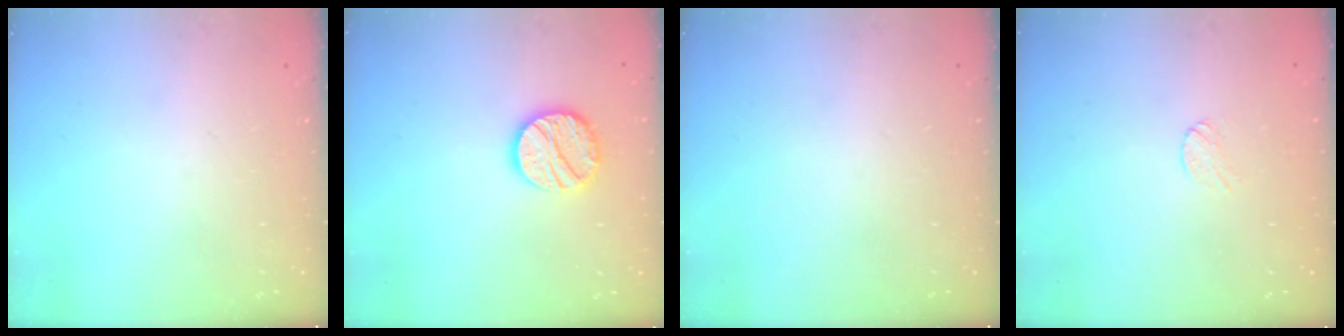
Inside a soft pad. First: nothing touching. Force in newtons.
{"total": 13.1, "press": 13.1, "slide": 1.2}
{"total": 0.0}
{"total": 4.5, "press": 4.4, "slide": 0.5}